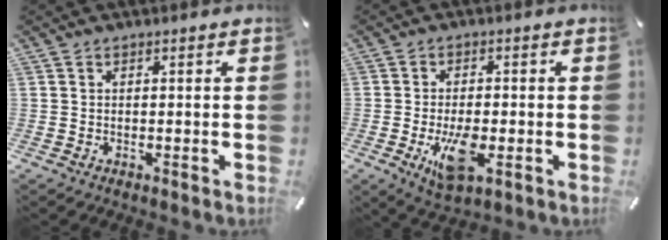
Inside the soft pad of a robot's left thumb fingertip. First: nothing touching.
{"total": 9.0, "force": [-2.4, 3.9, 7.7], "torque": [-0.146, -0.013, -0.040]}